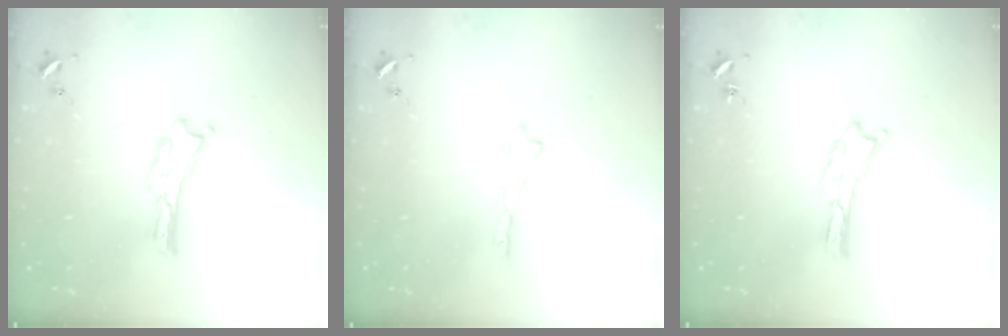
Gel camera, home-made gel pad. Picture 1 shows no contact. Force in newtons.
{"total": 0.0}
{"total": 0.0}